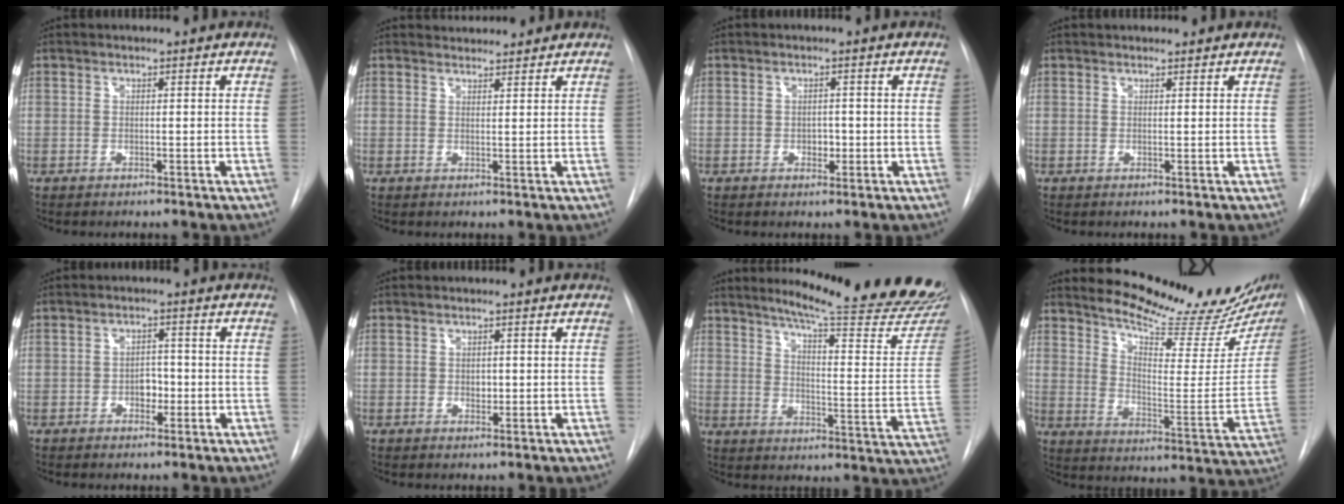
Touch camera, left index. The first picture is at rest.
{"total": 3.3, "force": [3.2, 0.5, 0.0], "torque": [-0.006, 0.020, 0.050]}
{"total": 1.5, "force": [-0.3, 1.1, 1.0], "torque": [-0.013, 0.002, -0.002]}
{"total": 3.0, "force": [2.8, 0.7, 0.7], "torque": [-0.009, 0.024, 0.039]}
{"total": 2.0, "force": [-0.6, 1.3, 1.4], "torque": [-0.017, 0.005, -0.007]}
{"total": 1.1, "force": [0.1, 0.9, 0.7], "torque": [-0.010, 0.000, 0.003]}
{"total": 25.4, "force": [22.6, 0.7, 11.5], "torque": [-0.159, -0.113, 0.277]}
{"total": 21.4, "force": [19.1, 2.3, 9.5], "torque": [-0.141, -0.094, 0.252]}